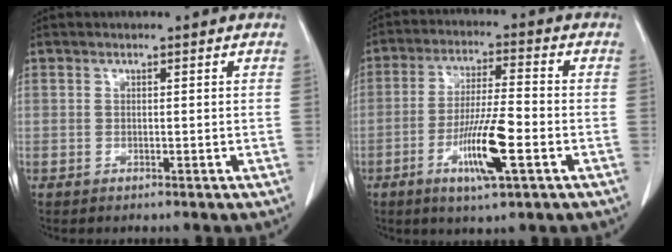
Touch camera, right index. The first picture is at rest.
{"total": 10.0, "force": [-3.8, 0.1, 9.3], "torque": [-0.177, -0.015, -0.072]}